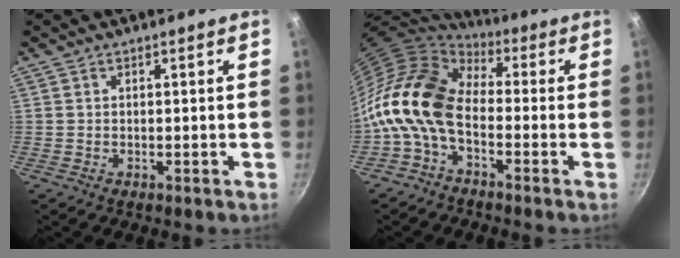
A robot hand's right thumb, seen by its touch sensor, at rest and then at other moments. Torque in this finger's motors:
{"motor_torque": [1.37, 3.12, 1.42, -1.39, 0.32]}